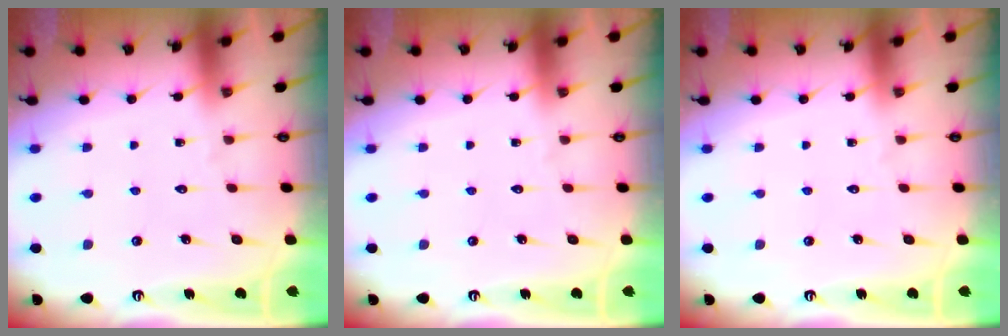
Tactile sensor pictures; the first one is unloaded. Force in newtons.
{"total": 0.0}
{"total": 0.0}